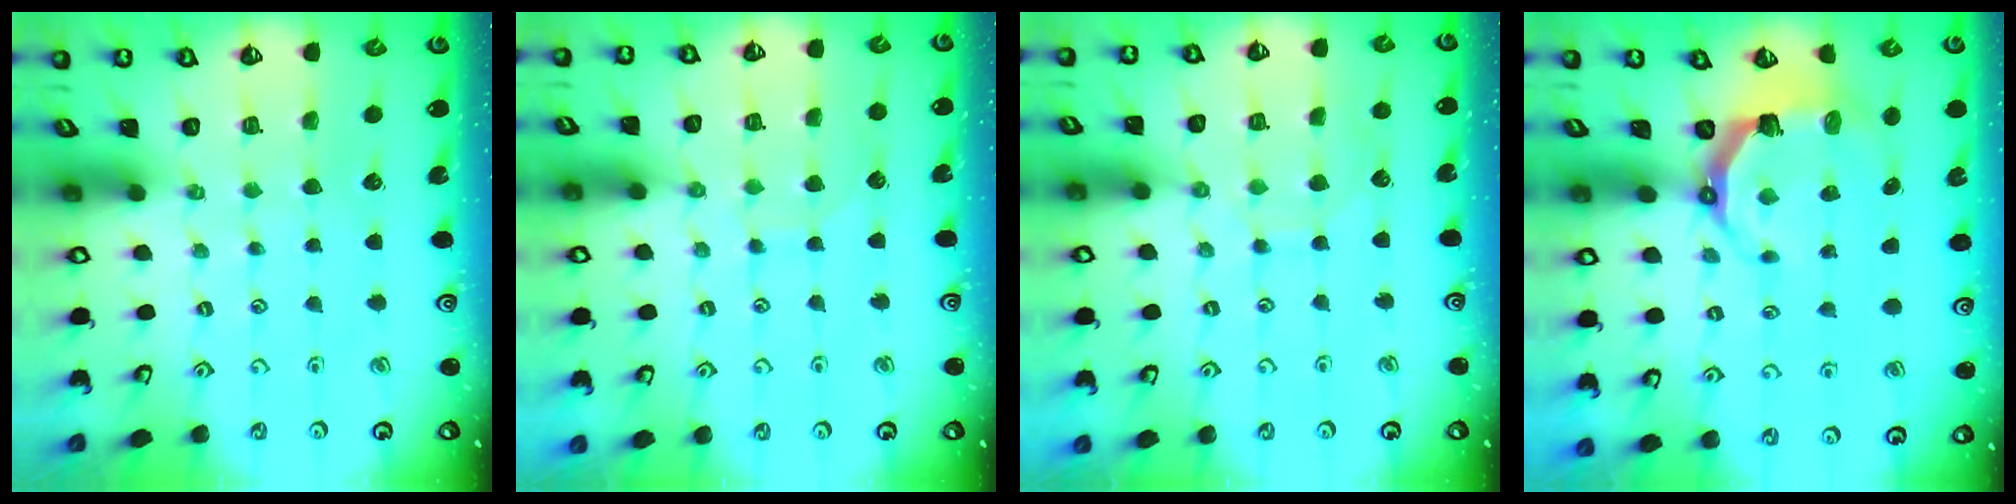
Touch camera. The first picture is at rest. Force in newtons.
{"total": 5.6, "press": 5.6, "slide": 0.1}
{"total": 6.8, "press": 6.8, "slide": 0.1}
{"total": 6.0, "press": 4.3, "slide": 4.2}